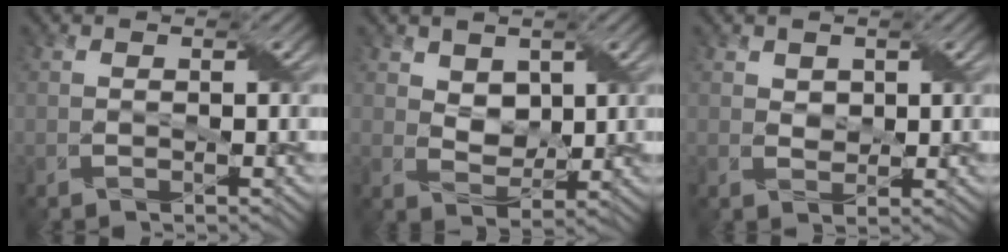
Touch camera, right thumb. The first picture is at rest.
{"total": 3.9, "force": [1.8, 2.8, 2.0], "torque": [-0.054, -0.009, 0.025]}
{"total": 1.7, "force": [0.9, 1.3, 0.5], "torque": [-0.020, -0.003, 0.016]}